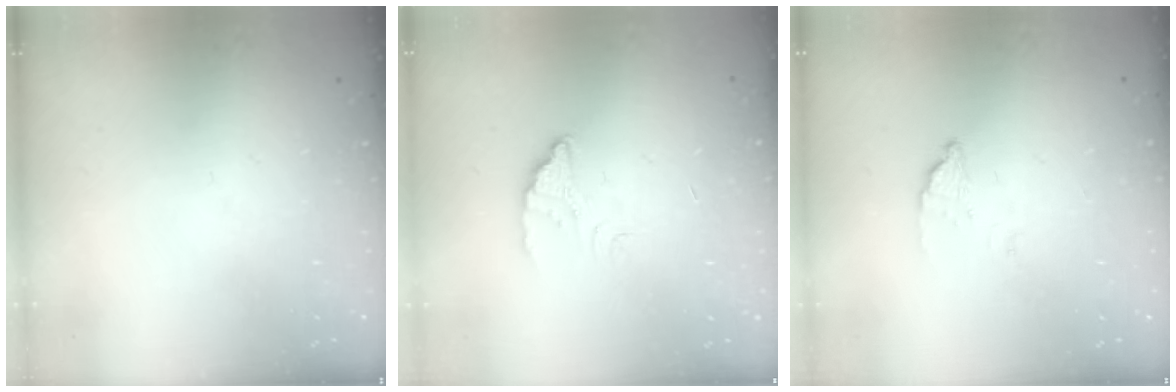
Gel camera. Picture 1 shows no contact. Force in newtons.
{"total": 2.7, "press": 2.7, "slide": 0.1}
{"total": 2.3, "press": 2.3, "slide": 0.1}